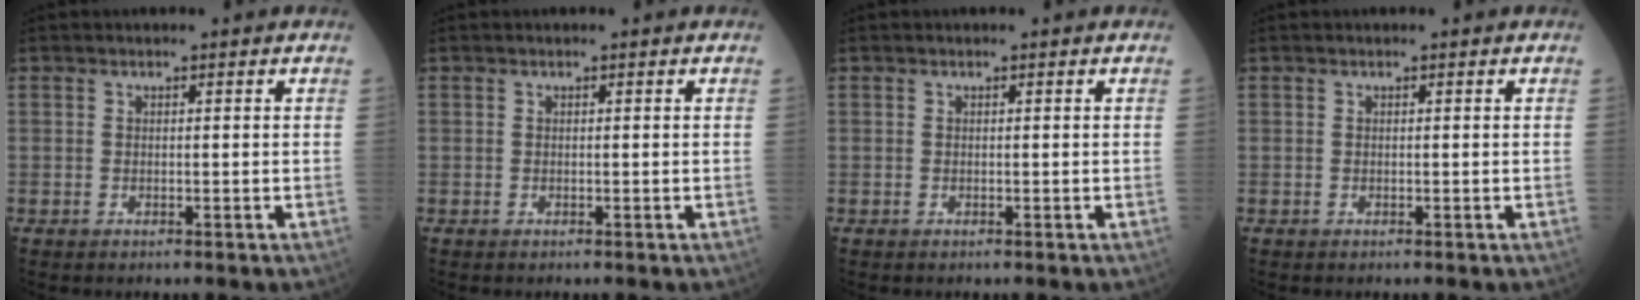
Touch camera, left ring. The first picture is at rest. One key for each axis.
{"total": 0.0}
{"total": 0.0}
{"total": 0.0}